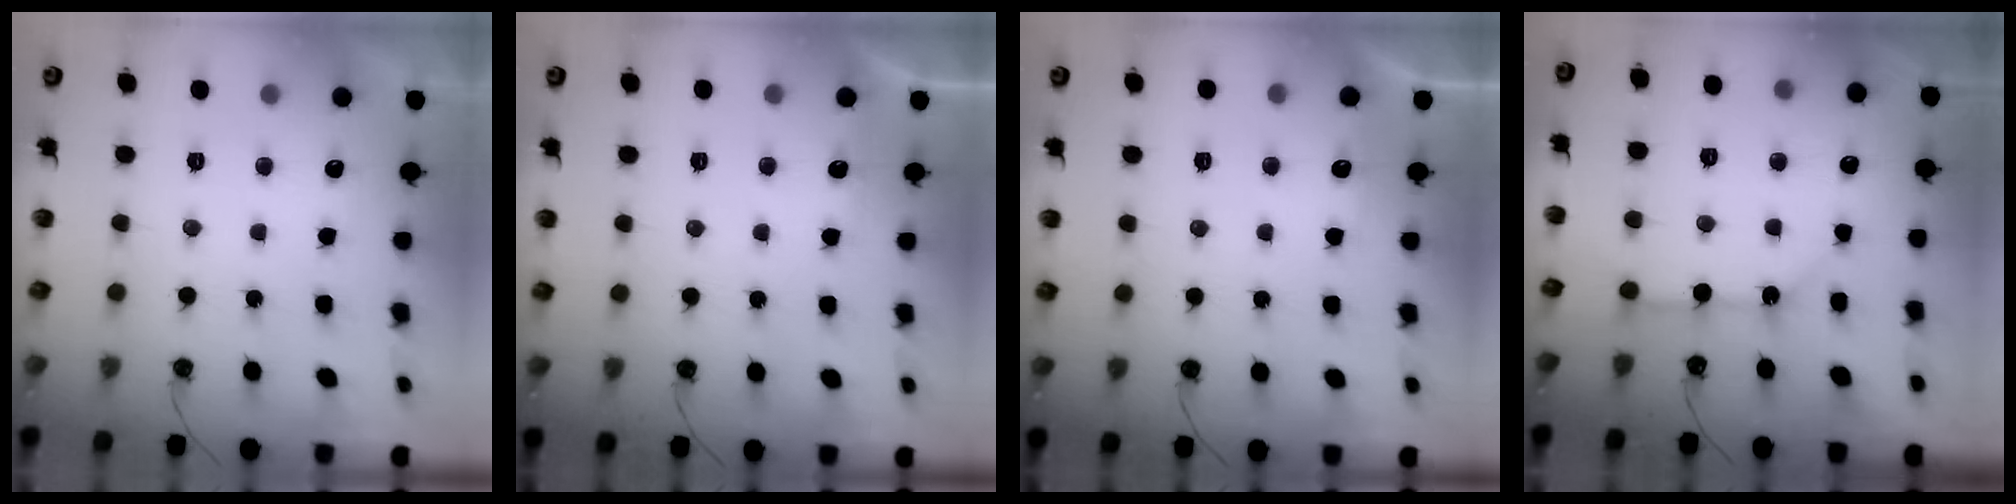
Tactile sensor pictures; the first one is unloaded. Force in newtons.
{"total": 2.4, "press": 2.3, "slide": 0.4}
{"total": 2.8, "press": 2.7, "slide": 0.4}
{"total": 9.7, "press": 9.6, "slide": 1.2}